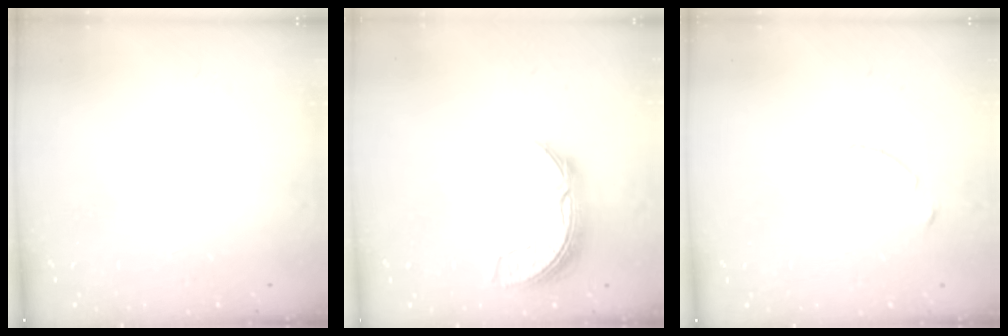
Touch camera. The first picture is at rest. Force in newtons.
{"total": 8.2, "press": 8.1, "slide": 0.6}
{"total": 2.8, "press": 2.8, "slide": 0.4}